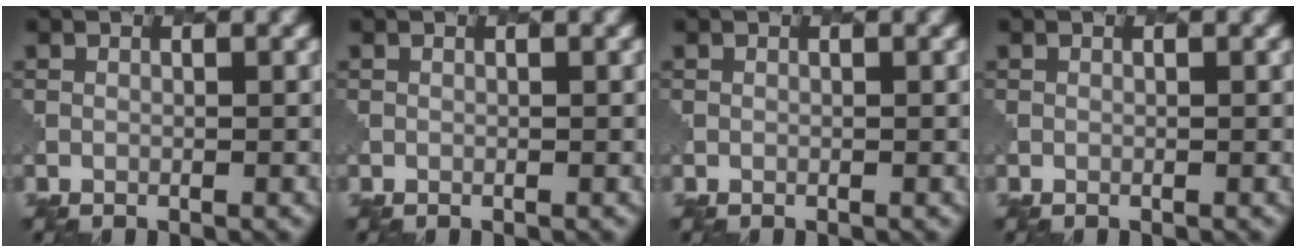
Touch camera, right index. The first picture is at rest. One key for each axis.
{"total": 0.0}
{"total": 0.0}
{"total": 0.0}